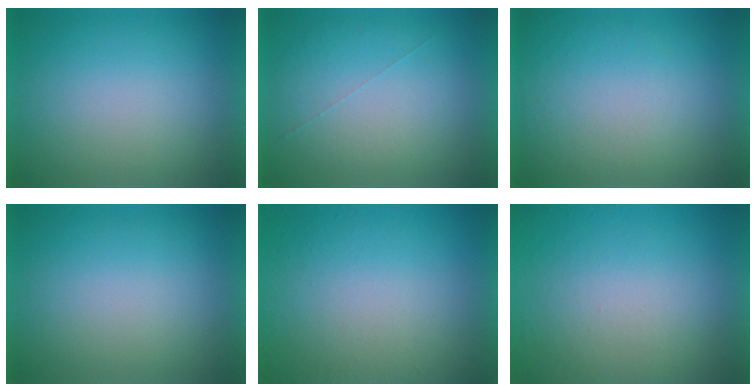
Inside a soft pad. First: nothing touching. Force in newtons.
{"total": 1.0}
{"total": 1.0}
{"total": 0.0}
{"total": 5.5}
{"total": 7.6}